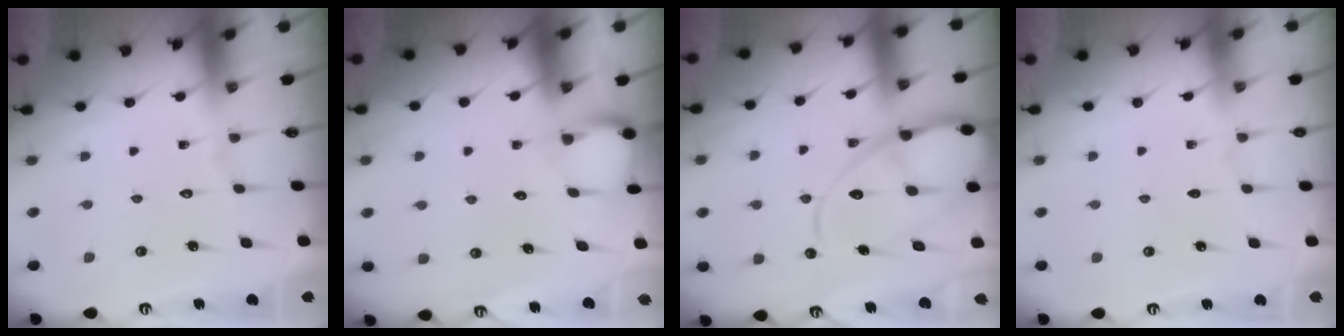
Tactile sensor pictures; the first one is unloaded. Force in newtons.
{"total": 4.2, "press": 4.2, "slide": 0.4}
{"total": 14.8, "press": 14.7, "slide": 1.5}
{"total": 0.7, "press": 0.7, "slide": 0.2}